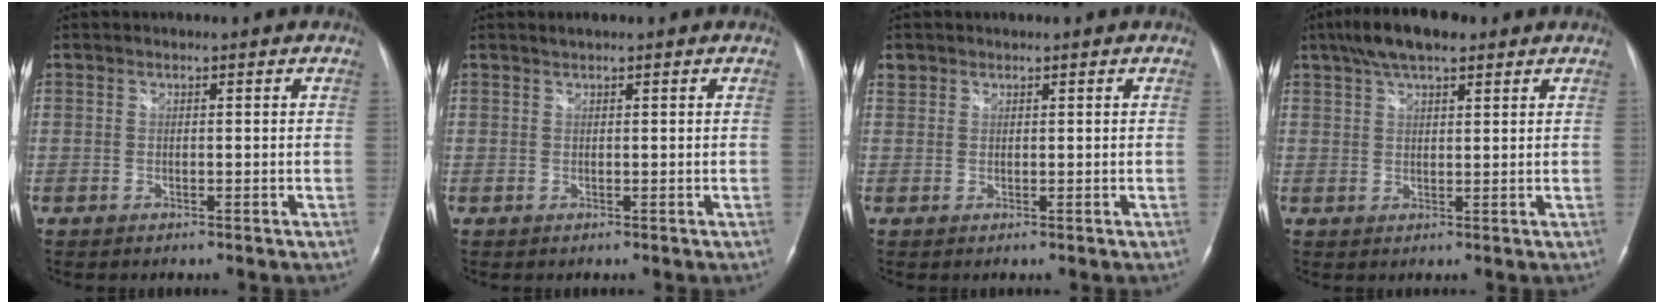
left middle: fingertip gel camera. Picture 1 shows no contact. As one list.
[{"total": 0.6, "force": [0.6, 0.0, 0.3], "torque": [-0.008, 0.006, 0.013]}, {"total": 1.4, "force": [0.9, 1.0, 0.1], "torque": [0.003, 0.012, 0.016]}, {"total": 8.1, "force": [5.6, 2.5, 5.3], "torque": [-0.101, 0.024, 0.094]}]